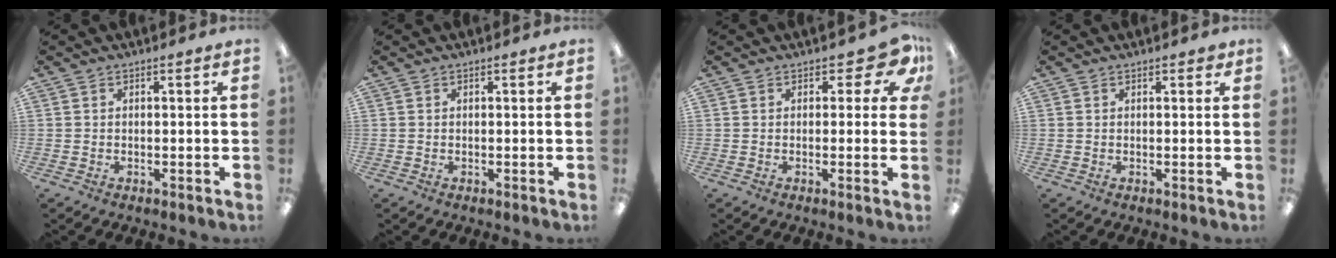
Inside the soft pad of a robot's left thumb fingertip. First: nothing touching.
{"total": 0.0}
{"total": 6.3, "force": [3.4, 3.3, 4.2], "torque": [-0.044, -0.015, 0.057]}
{"total": 1.3, "force": [0.9, 0.7, 0.6], "torque": [-0.006, -0.001, 0.014]}